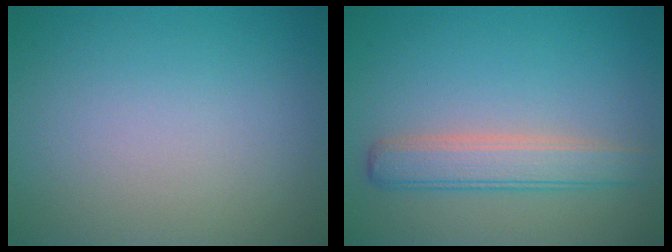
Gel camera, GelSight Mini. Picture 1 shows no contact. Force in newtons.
{"total": 3.6, "press": 3.6, "slide": 0.2}